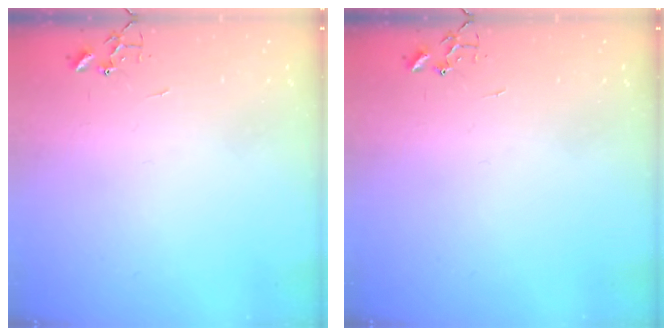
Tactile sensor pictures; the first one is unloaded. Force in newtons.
{"total": 0.0}